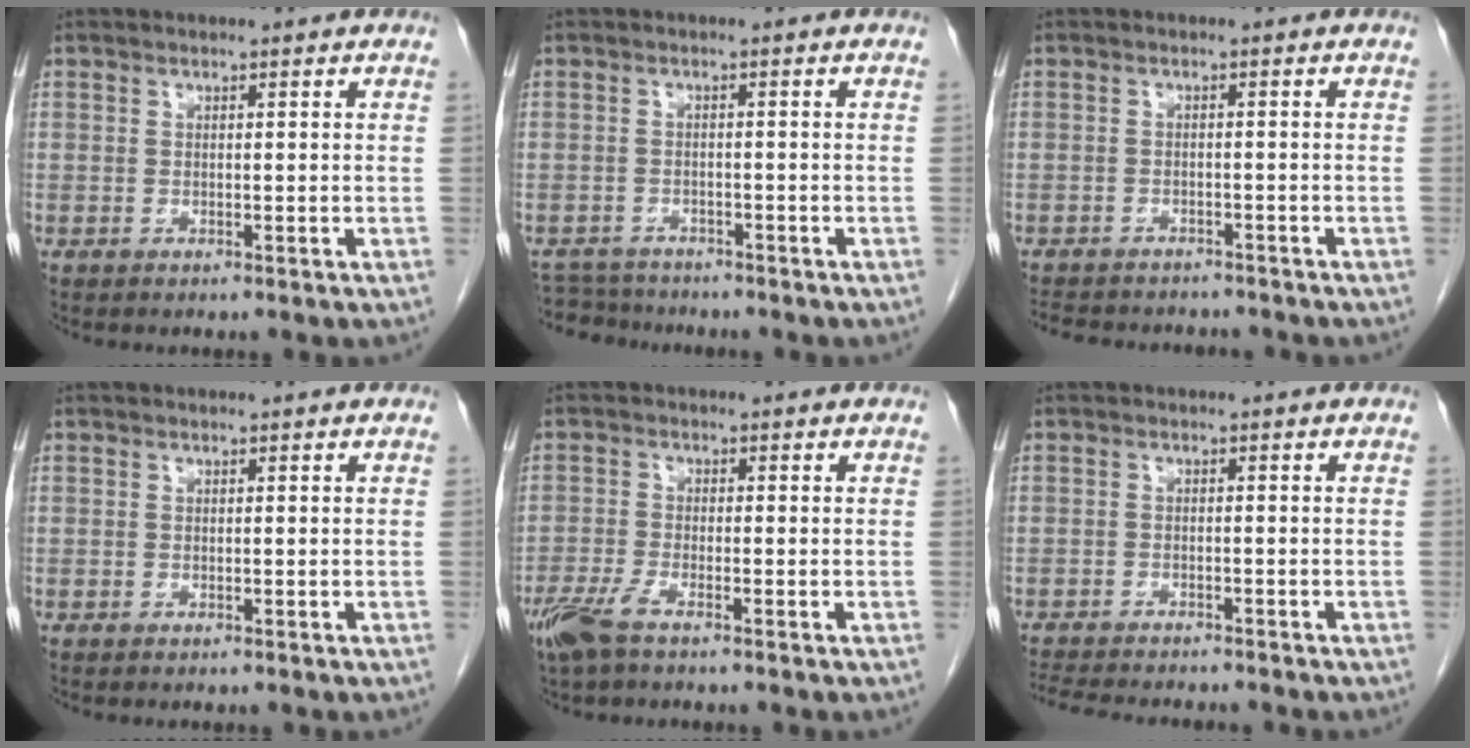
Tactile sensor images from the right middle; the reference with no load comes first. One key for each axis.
{"total": 5.1, "fx": -4.9, "fy": 1.4, "fz": 0.0, "tx": 0.003, "ty": -0.004, "tz": -0.078}
{"total": 9.9, "fx": -8.9, "fy": 3.1, "fz": 3.0, "tx": -0.060, "ty": 0.002, "tz": -0.115}
{"total": 0.0}
{"total": 4.3, "fx": -3.0, "fy": 0.7, "fz": 3.0, "tx": -0.070, "ty": -0.010, "tz": -0.062}
{"total": 10.4, "fx": -9.4, "fy": 1.8, "fz": 4.1, "tx": -0.068, "ty": -0.010, "tz": -0.135}